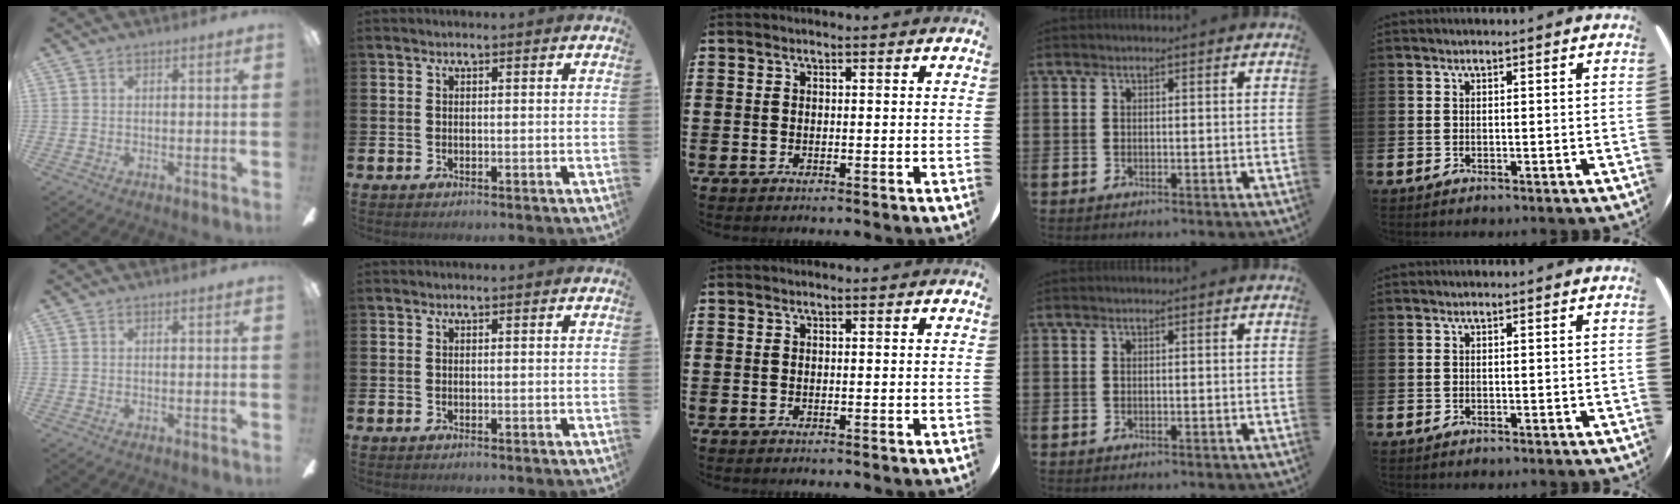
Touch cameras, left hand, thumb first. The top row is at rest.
{}